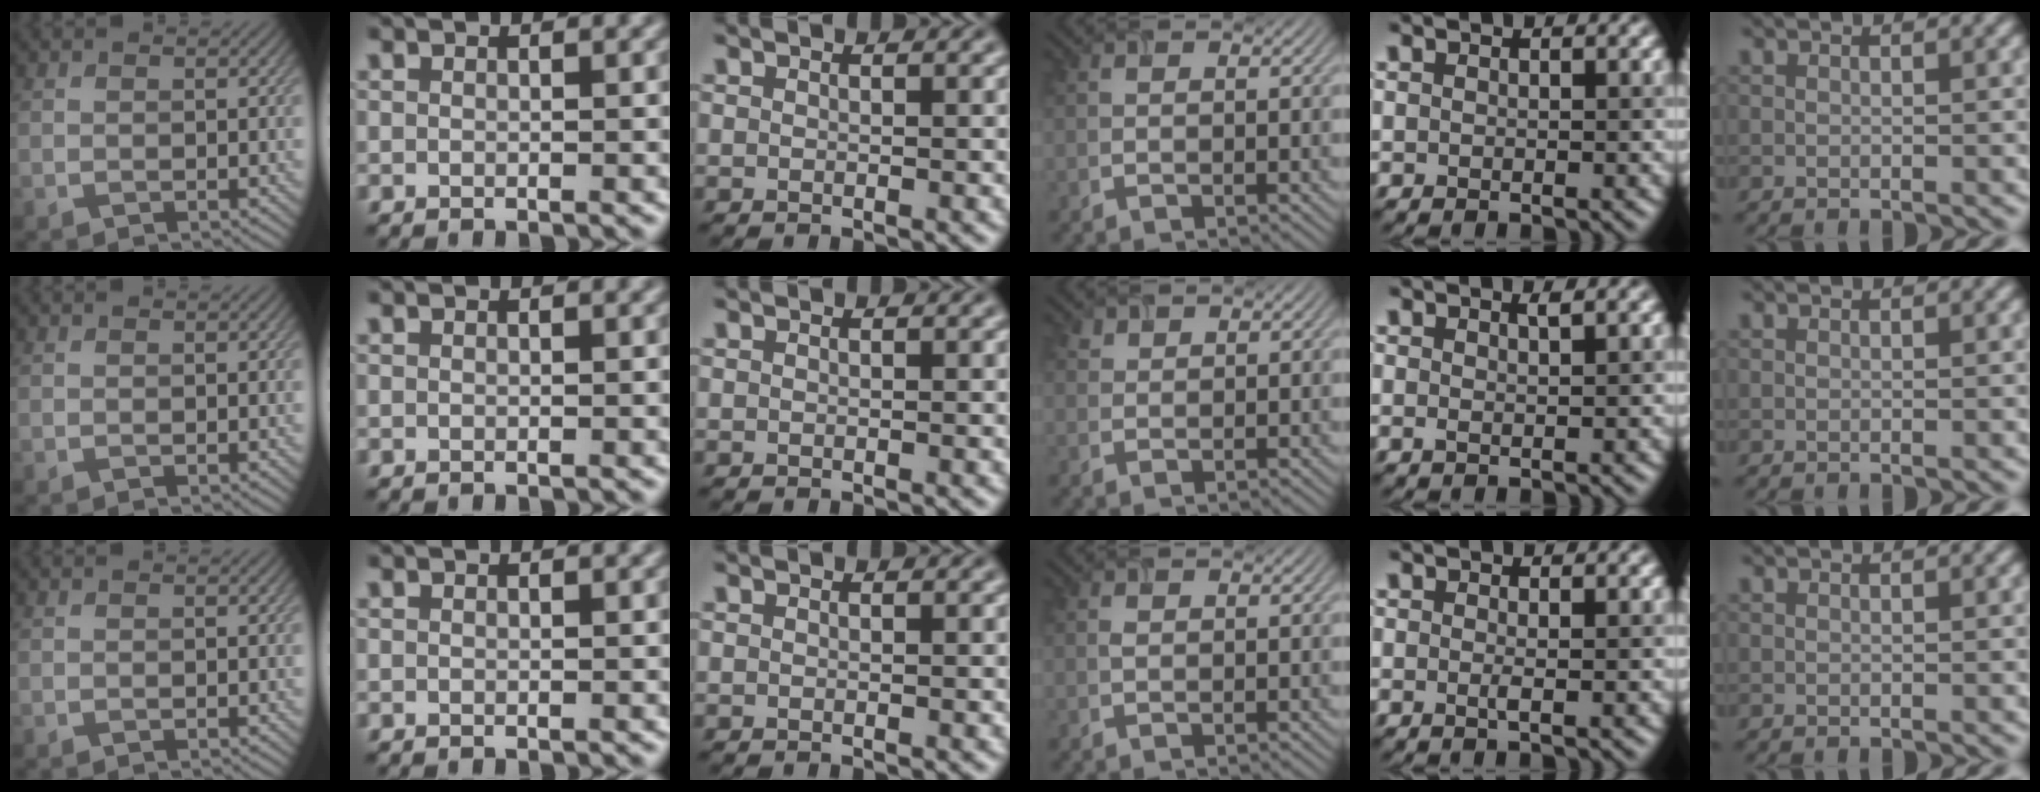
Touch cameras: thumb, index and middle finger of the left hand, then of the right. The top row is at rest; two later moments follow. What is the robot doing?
{"motion": "insert", "object": "airpods case & airpods"}